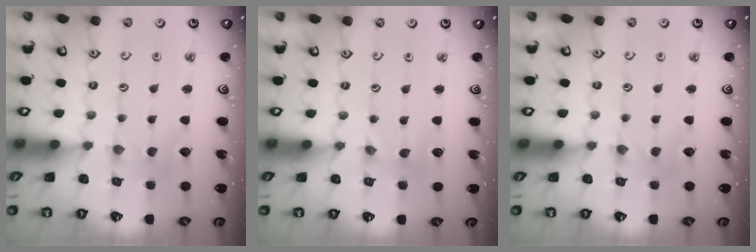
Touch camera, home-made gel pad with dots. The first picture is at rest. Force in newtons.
{"total": 0.0}
{"total": 0.5, "press": 0.5, "slide": 0.1}